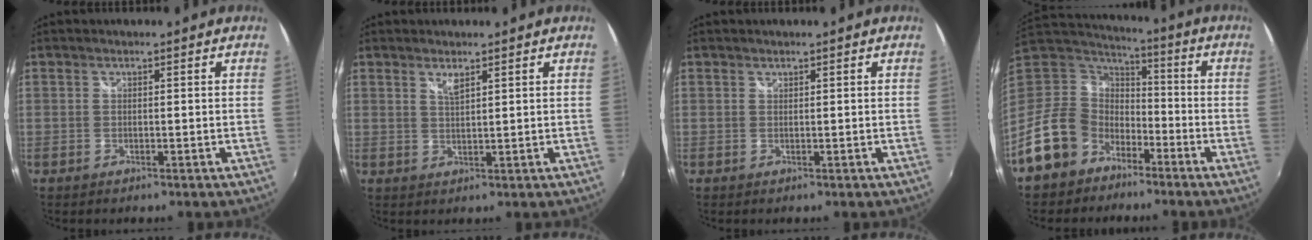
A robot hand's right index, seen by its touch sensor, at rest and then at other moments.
{"total": 2.1, "force": [1.5, 0.4, 1.4], "torque": [-0.026, -0.001, 0.024]}
{"total": 0.0}
{"total": 15.5, "force": [-9.3, 11.5, 4.9], "torque": [-0.142, 0.018, -0.162]}